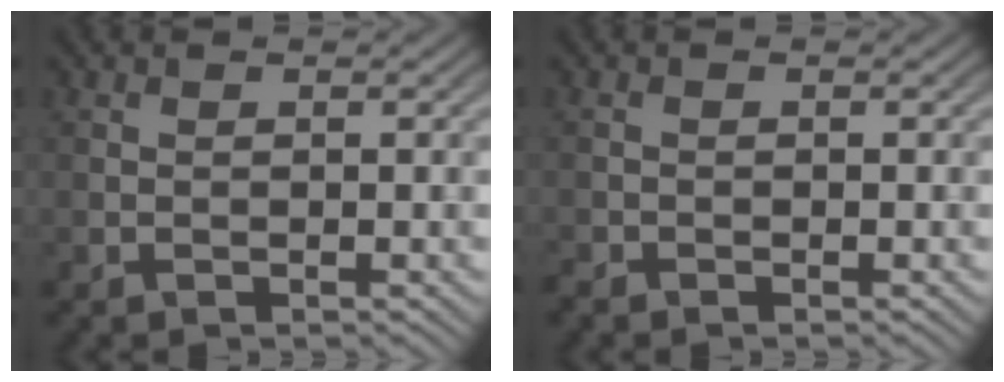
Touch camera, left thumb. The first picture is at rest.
{"total": 1.0, "force": [-0.9, 0.6, 0.1], "torque": [-0.004, -0.004, -0.021]}